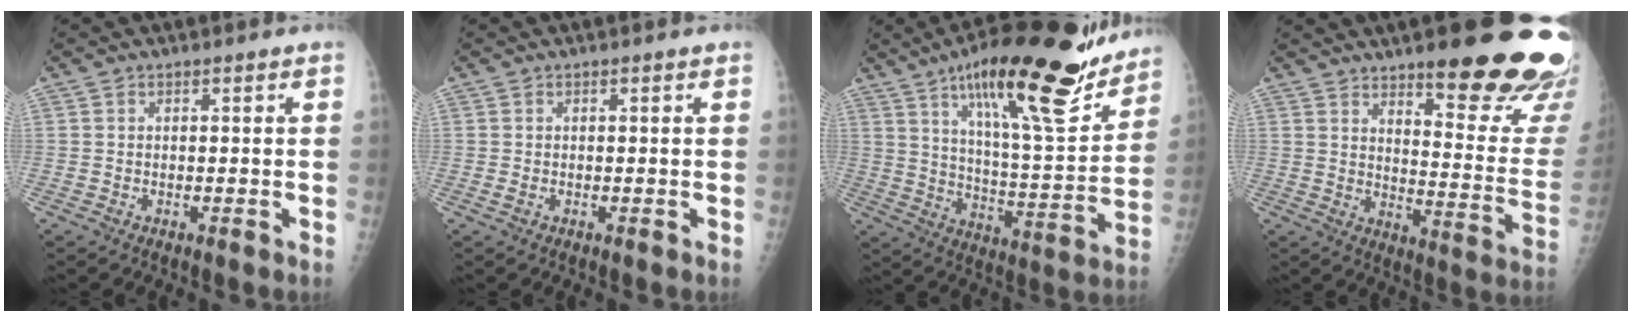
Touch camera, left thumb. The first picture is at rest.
{"total": 0.9, "force": [0.0, 0.5, 0.8], "torque": [-0.017, 0.006, 0.002]}
{"total": 25.4, "force": [17.0, 6.0, 17.9], "torque": [-0.248, -0.071, 0.270]}
{"total": 24.1, "force": [15.8, 5.7, 17.2], "torque": [-0.186, -0.097, 0.212]}